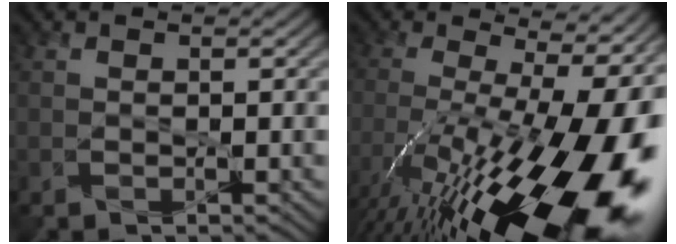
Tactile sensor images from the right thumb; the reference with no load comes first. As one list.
[{"total": 21.4, "force": [-7.9, 7.2, 18.5], "torque": [-0.288, -0.028, -0.121]}]